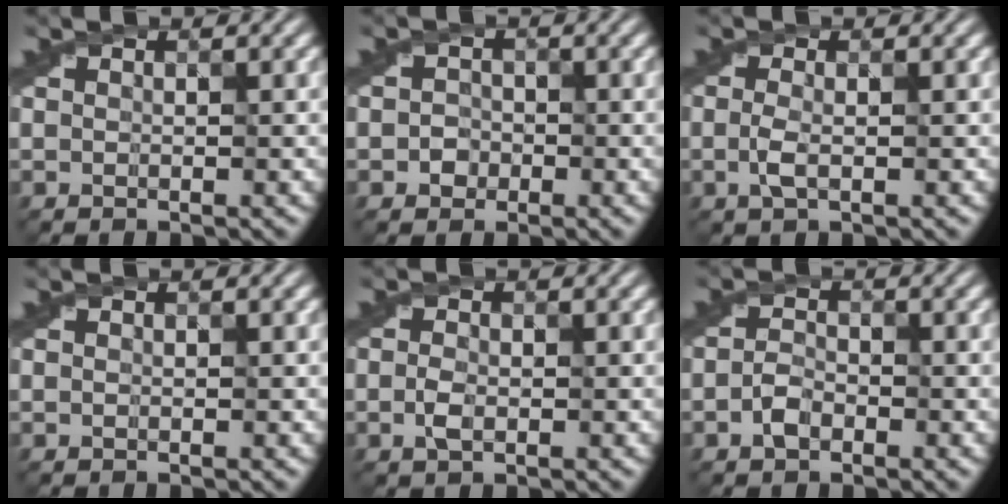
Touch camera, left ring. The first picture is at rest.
{"total": 1.3, "force": [-0.4, 1.2, 0.3], "torque": [0.003, 0.003, -0.011]}
{"total": 1.4, "force": [-0.3, 0.6, 1.3], "torque": [-0.029, 0.000, -0.010]}
{"total": 0.0}
{"total": 1.3, "force": [-0.3, 0.8, 1.0], "torque": [-0.021, 0.001, -0.009]}
{"total": 1.6, "force": [-0.8, 1.0, 0.9], "torque": [-0.019, 0.005, -0.019]}